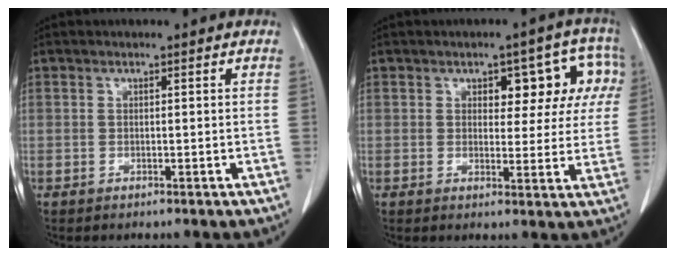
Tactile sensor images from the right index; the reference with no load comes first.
{"total": 8.2, "force": [3.0, 4.5, 6.1], "torque": [-0.049, 0.031, 0.033]}